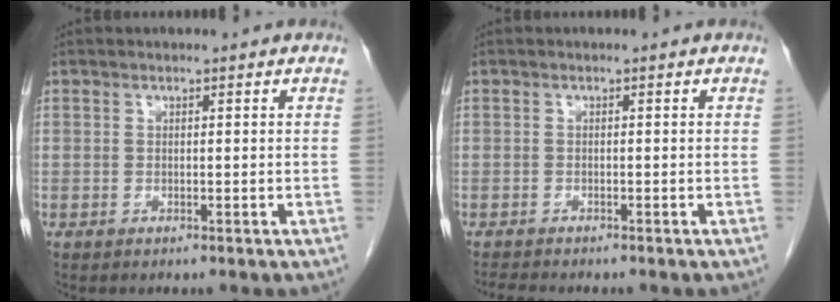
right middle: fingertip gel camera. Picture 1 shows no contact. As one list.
[{"total": 2.2, "force": [-2.1, 0.2, 0.7], "torque": [-0.014, -0.008, -0.033]}]